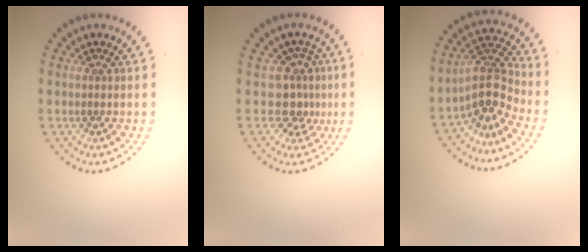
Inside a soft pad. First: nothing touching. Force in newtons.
{"total": 2.8, "press": 2.3, "slide": 1.7}
{"total": 3.9, "press": 3.3, "slide": 2.0}